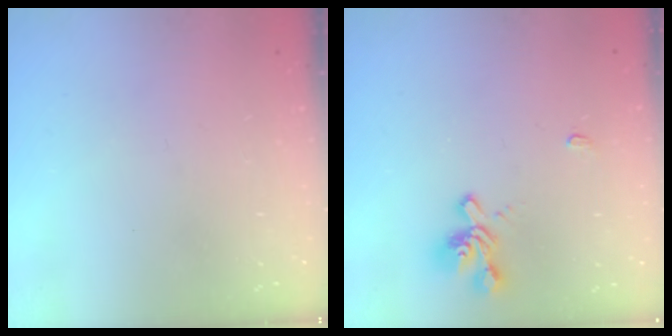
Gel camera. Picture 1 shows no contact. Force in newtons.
{"total": 1.5, "press": 1.0, "slide": 1.1}